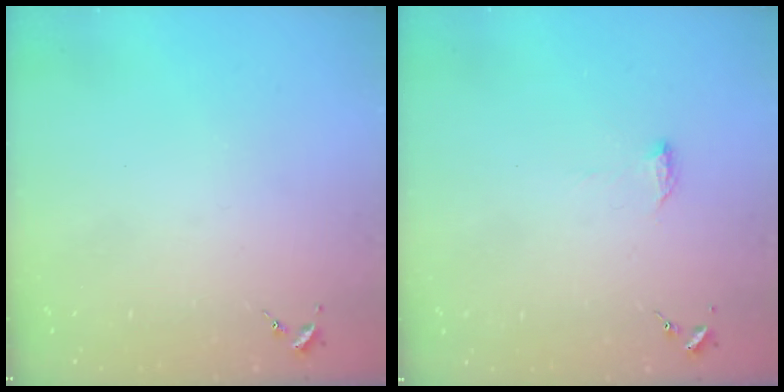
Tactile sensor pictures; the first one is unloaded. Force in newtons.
{"total": 5.5, "press": 5.5, "slide": 0.7}